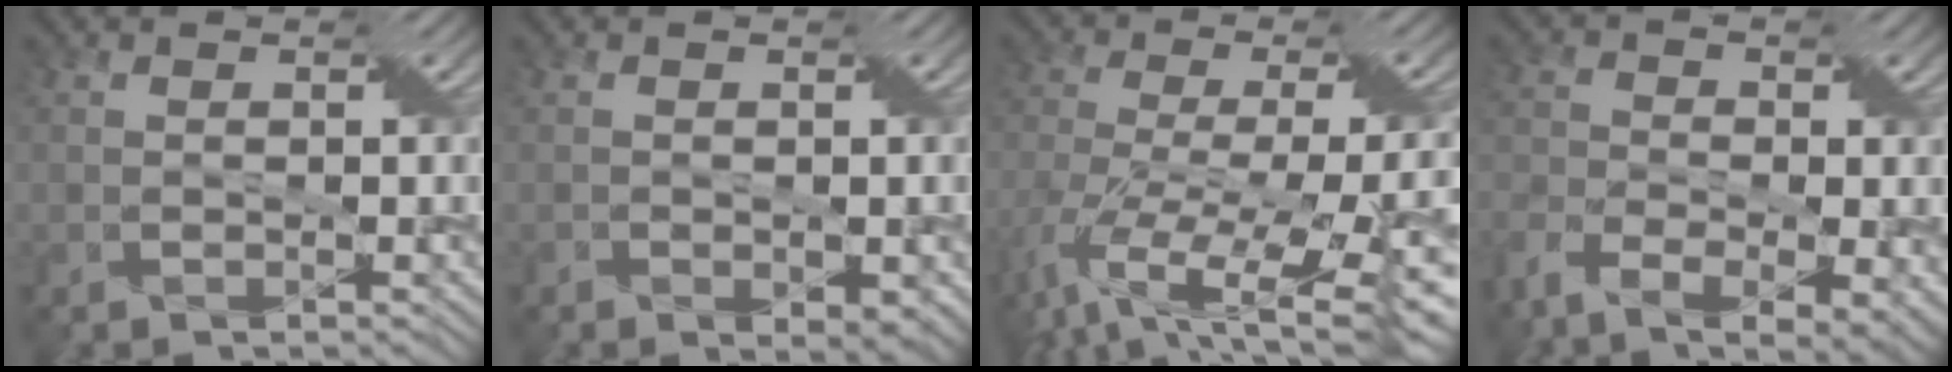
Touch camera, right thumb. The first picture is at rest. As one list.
[{"total": 2.8, "force": [-1.2, 1.5, 2.0], "torque": [-0.033, -0.002, -0.009]}, {"total": 14.2, "force": [-6.2, 5.6, 11.6], "torque": [-0.240, -0.014, -0.088]}, {"total": 9.1, "force": [-5.2, 4.1, 6.2], "torque": [-0.134, -0.030, -0.096]}]